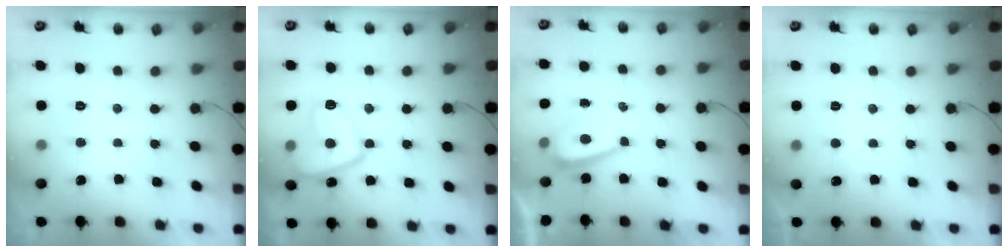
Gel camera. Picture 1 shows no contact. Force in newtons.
{"total": 11.5, "press": 11.4, "slide": 1.3}
{"total": 2.4, "press": 2.3, "slide": 0.6}
{"total": 0.7, "press": 0.3, "slide": 0.6}